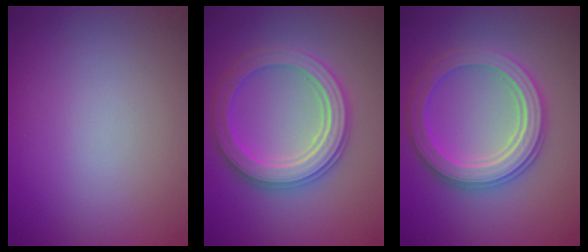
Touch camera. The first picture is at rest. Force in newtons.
{"total": 5.4, "press": 5.4, "slide": 0.9}
{"total": 5.4, "press": 5.3, "slide": 1.0}